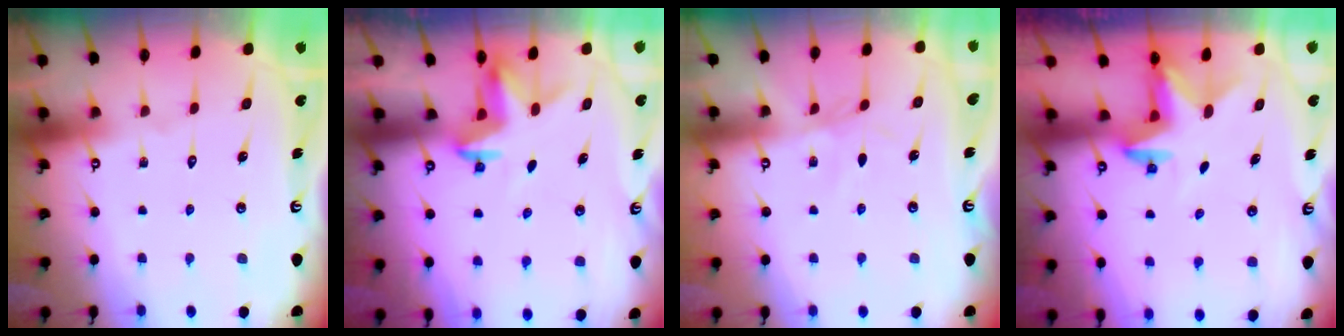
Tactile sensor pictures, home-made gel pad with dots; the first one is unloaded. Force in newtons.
{"total": 3.2, "press": 3.2, "slide": 0.2}
{"total": 1.7, "press": 1.7, "slide": 0.2}
{"total": 2.5, "press": 2.5, "slide": 0.4}